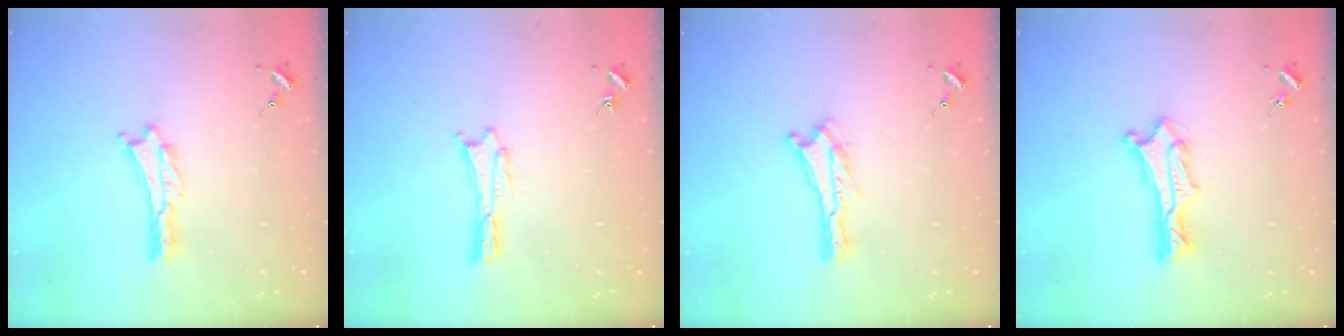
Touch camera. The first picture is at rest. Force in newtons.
{"total": 0.7, "press": 0.7, "slide": 0.1}
{"total": 0.0}
{"total": 2.4, "press": 2.4, "slide": 0.3}